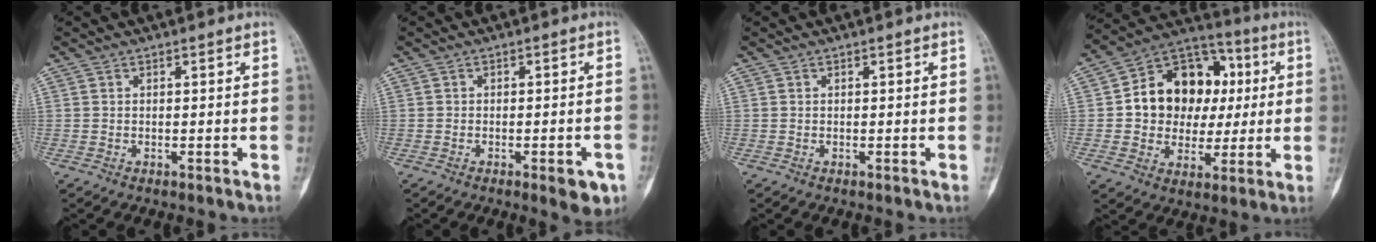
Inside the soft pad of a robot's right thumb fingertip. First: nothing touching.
{"total": 4.9, "force": [-2.3, 1.6, 4.0], "torque": [-0.038, 0.006, -0.024]}
{"total": 0.0}
{"total": 18.1, "force": [2.2, 14.2, 10.9], "torque": [-0.116, 0.025, 0.036]}